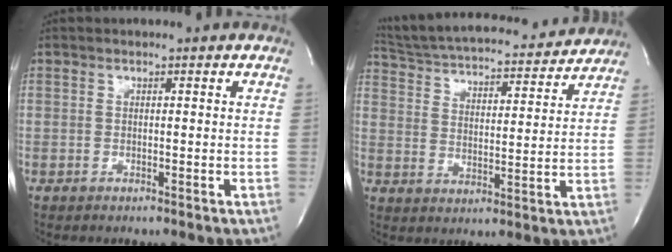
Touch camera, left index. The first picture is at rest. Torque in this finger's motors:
{"motor_torque": [0.30, -0.51, 0.06, 0.00]}